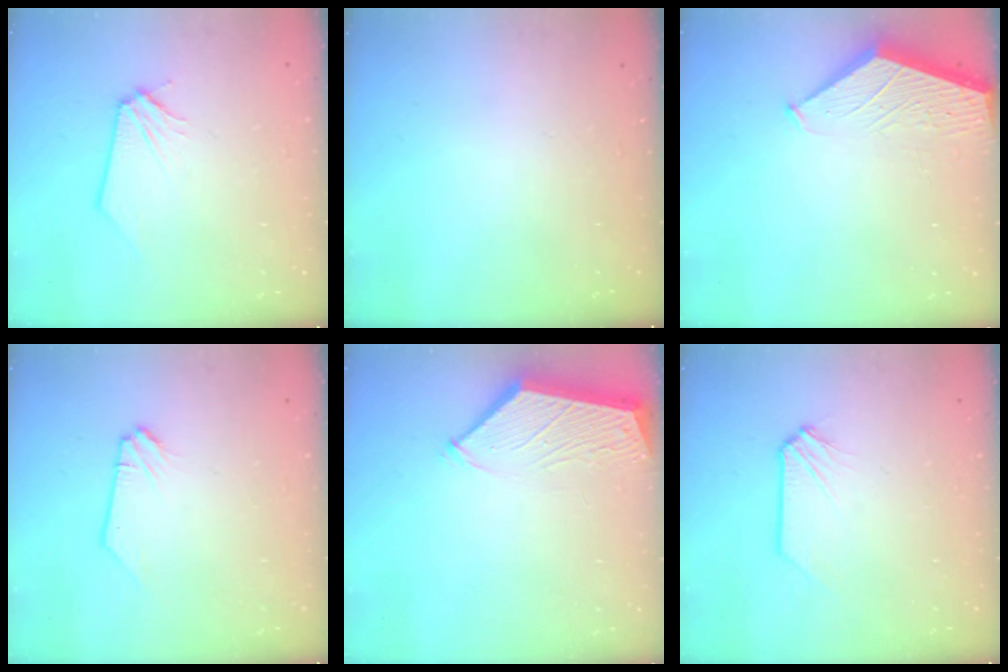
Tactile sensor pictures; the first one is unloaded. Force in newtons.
{"total": 0.0}
{"total": 1.4, "press": 1.4, "slide": 0.3}
{"total": 0.0}
{"total": 3.5, "press": 3.5, "slide": 0.5}
{"total": 0.0}